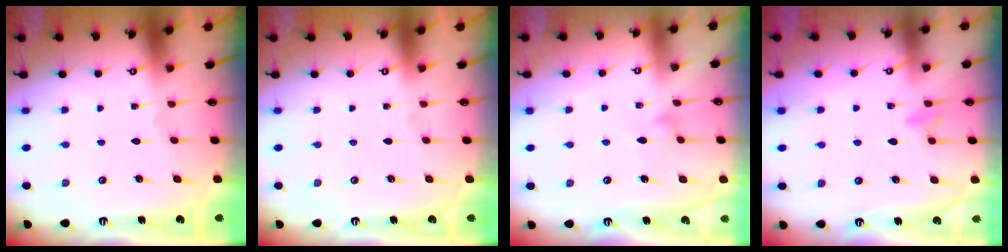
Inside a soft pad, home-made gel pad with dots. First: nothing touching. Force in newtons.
{"total": 0.0}
{"total": 8.7, "press": 8.6, "slide": 0.5}
{"total": 8.1, "press": 8.1, "slide": 0.7}